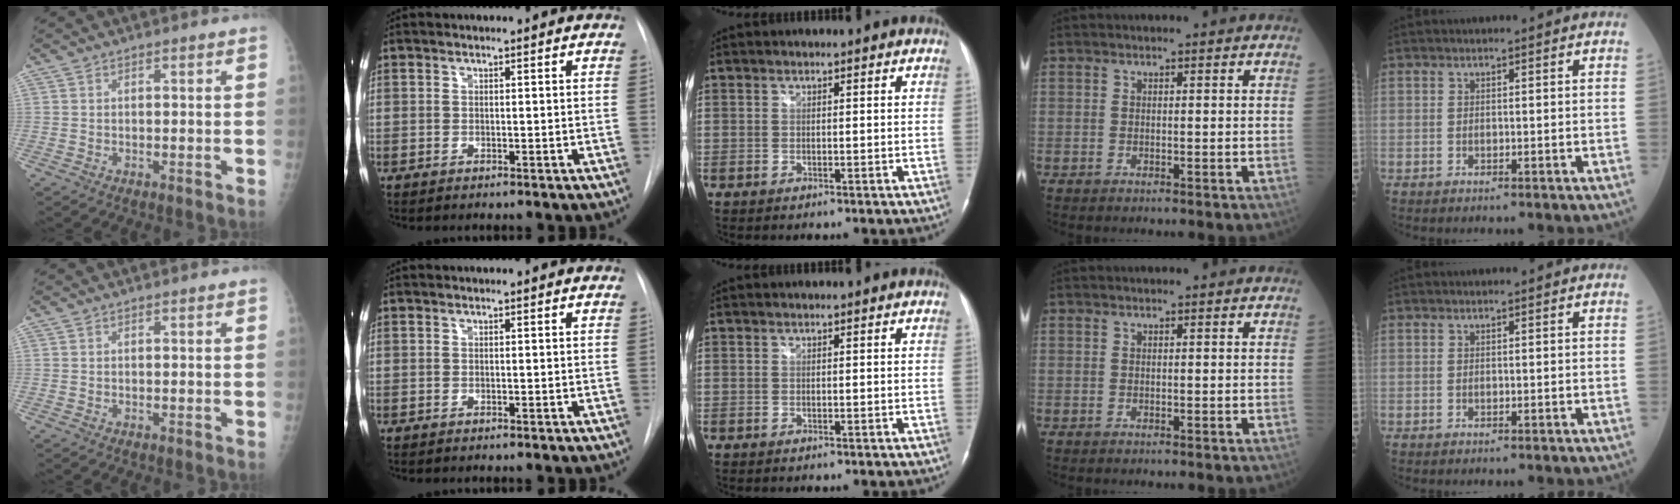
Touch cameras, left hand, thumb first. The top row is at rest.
{}